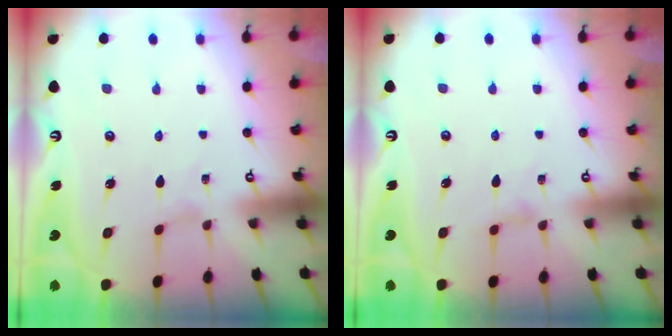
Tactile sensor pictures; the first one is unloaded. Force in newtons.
{"total": 1.2, "press": 1.2, "slide": 0.3}